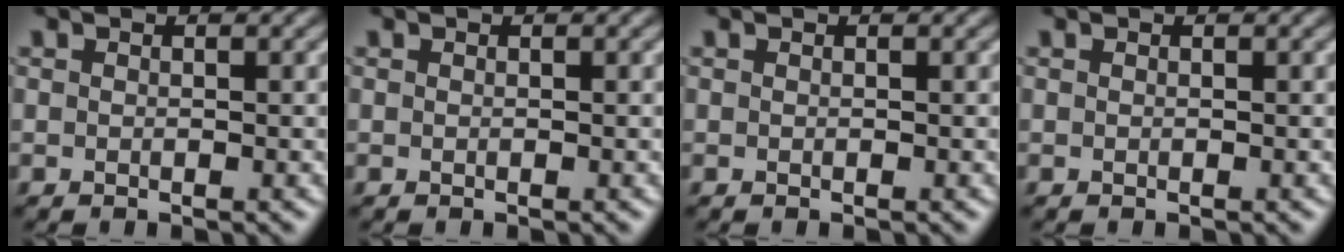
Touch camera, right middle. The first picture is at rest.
{"total": 0.0}
{"total": 0.0}
{"total": 0.0}